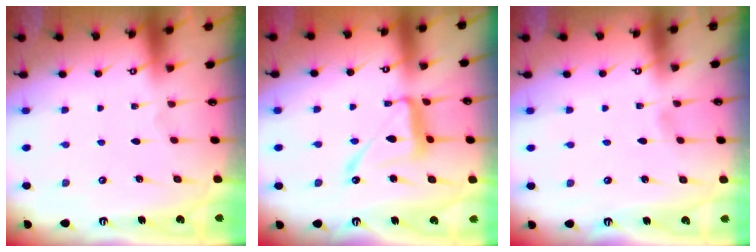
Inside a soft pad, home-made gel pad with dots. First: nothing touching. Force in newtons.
{"total": 14.3, "press": 14.3, "slide": 1.1}
{"total": 1.8, "press": 1.7, "slide": 0.2}